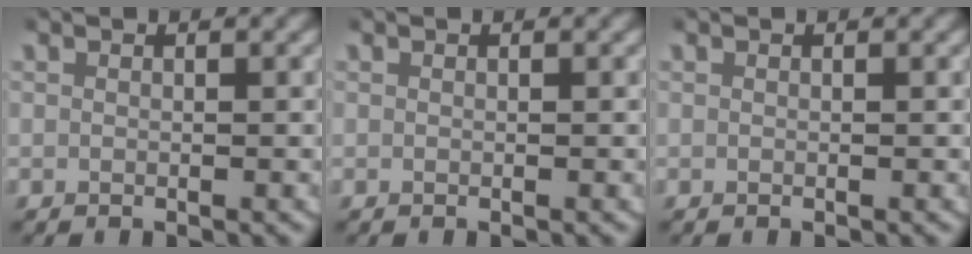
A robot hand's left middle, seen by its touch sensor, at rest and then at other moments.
{"total": 0.0}
{"total": 0.0}